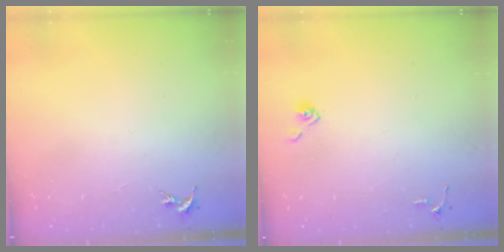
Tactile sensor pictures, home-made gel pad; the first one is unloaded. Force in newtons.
{"total": 3.3, "press": 3.3, "slide": 0.4}